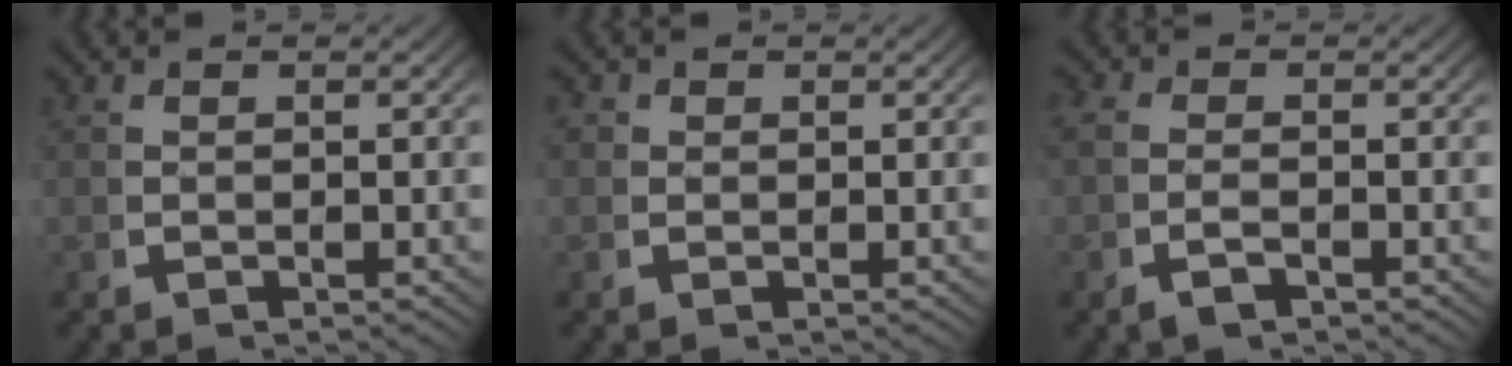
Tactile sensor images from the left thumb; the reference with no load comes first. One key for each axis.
{"total": 1.5, "fx": 0.4, "fy": 1.4, "fz": 0.4, "tx": -0.011, "ty": -0.008, "tz": 0.006}
{"total": 1.8, "fx": -0.8, "fy": 1.0, "fz": 1.2, "tx": -0.035, "ty": -0.007, "tz": -0.012}